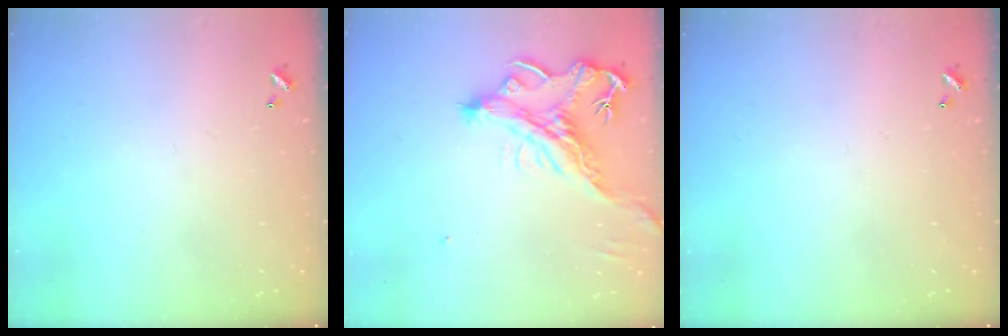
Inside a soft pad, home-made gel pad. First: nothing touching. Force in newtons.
{"total": 2.1, "press": 1.8, "slide": 1.2}
{"total": 0.0}